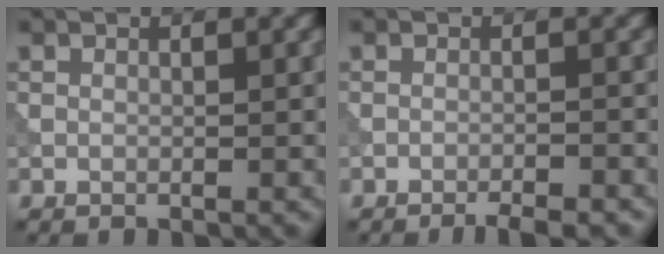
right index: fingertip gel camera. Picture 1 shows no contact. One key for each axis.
{"total": 3.3, "fx": -2.8, "fy": 0.5, "fz": 1.7, "tx": -0.017, "ty": 0.006, "tz": -0.041}